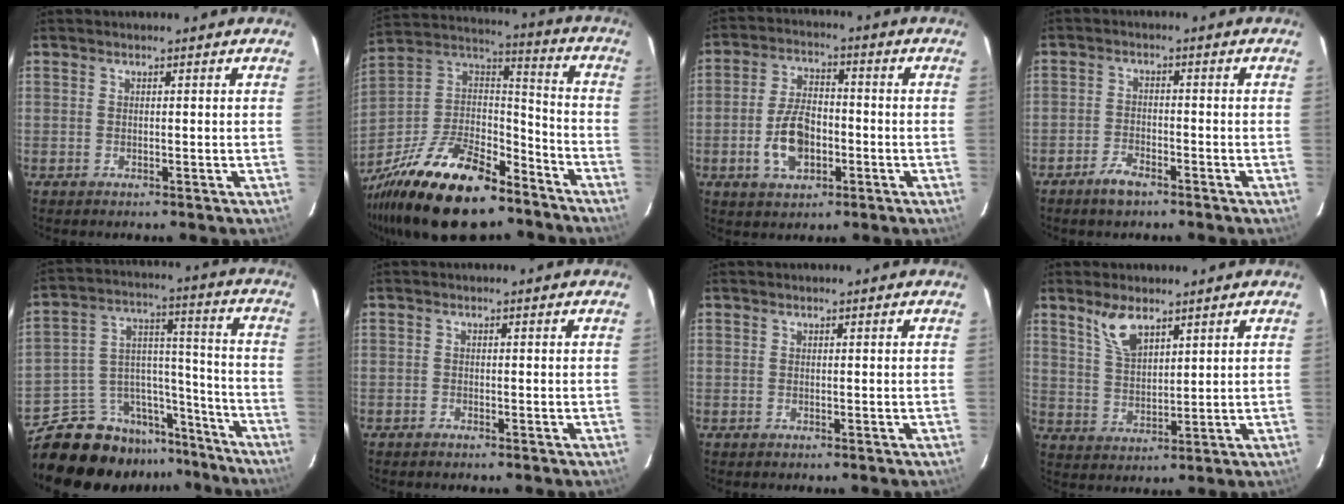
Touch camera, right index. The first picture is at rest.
{"total": 27.9, "force": [-18.8, 12.0, 16.8], "torque": [-0.337, -0.001, -0.307]}
{"total": 9.2, "force": [-2.9, 5.3, 7.0], "torque": [-0.142, 0.010, -0.043]}
{"total": 4.2, "force": [-3.2, 1.7, 2.2], "torque": [-0.057, 0.000, -0.061]}
{"total": 16.6, "force": [-14.2, 8.0, 3.2], "torque": [-0.065, 0.070, -0.214]}
{"total": 0.7, "force": [-0.7, 0.3, 0.0], "torque": [-0.005, 0.003, -0.014]}
{"total": 0.0}
{"total": 6.5, "force": [4.4, 2.6, 4.0], "torque": [-0.074, 0.004, 0.093]}